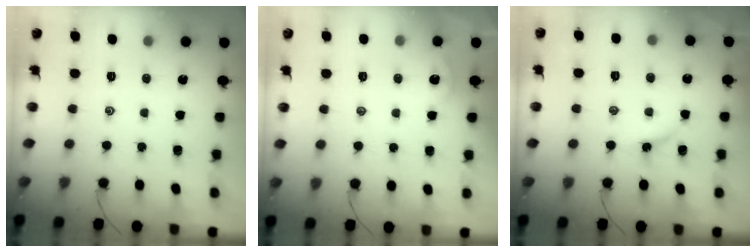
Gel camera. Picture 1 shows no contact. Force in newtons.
{"total": 0.0}
{"total": 2.9, "press": 2.9, "slide": 0.3}